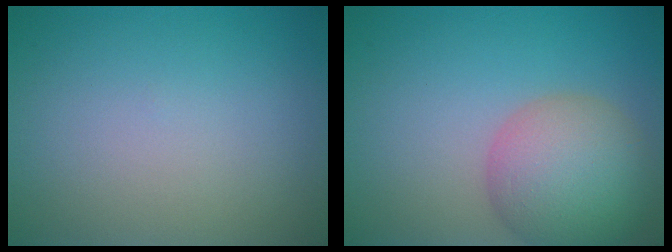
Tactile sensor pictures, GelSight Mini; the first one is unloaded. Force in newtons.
{"total": 7.3, "press": 7.3, "slide": 0.5}